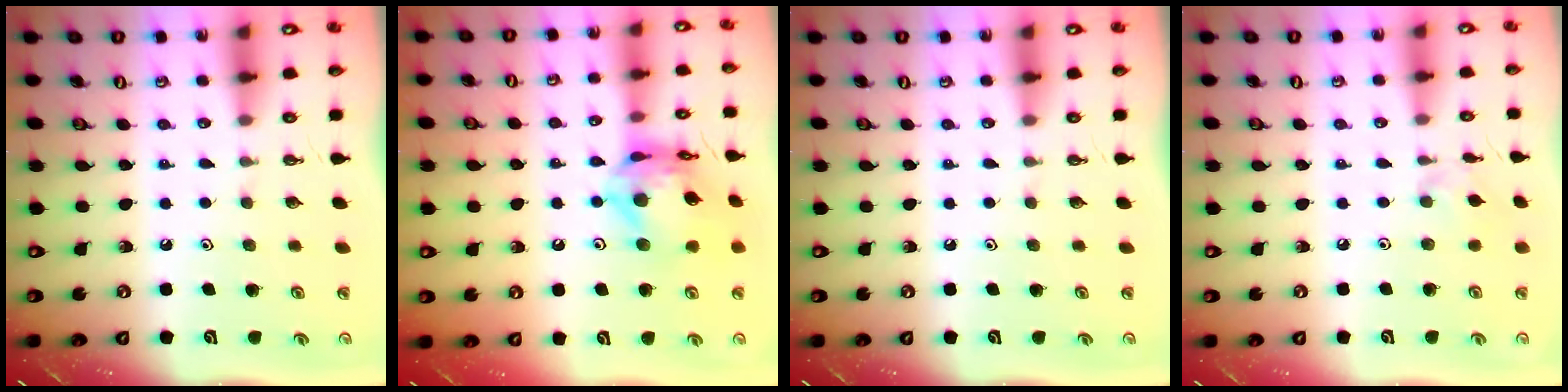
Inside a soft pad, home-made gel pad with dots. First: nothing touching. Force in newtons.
{"total": 14.6, "press": 14.6, "slide": 1.3}
{"total": 0.0}
{"total": 2.4, "press": 2.3, "slide": 0.5}